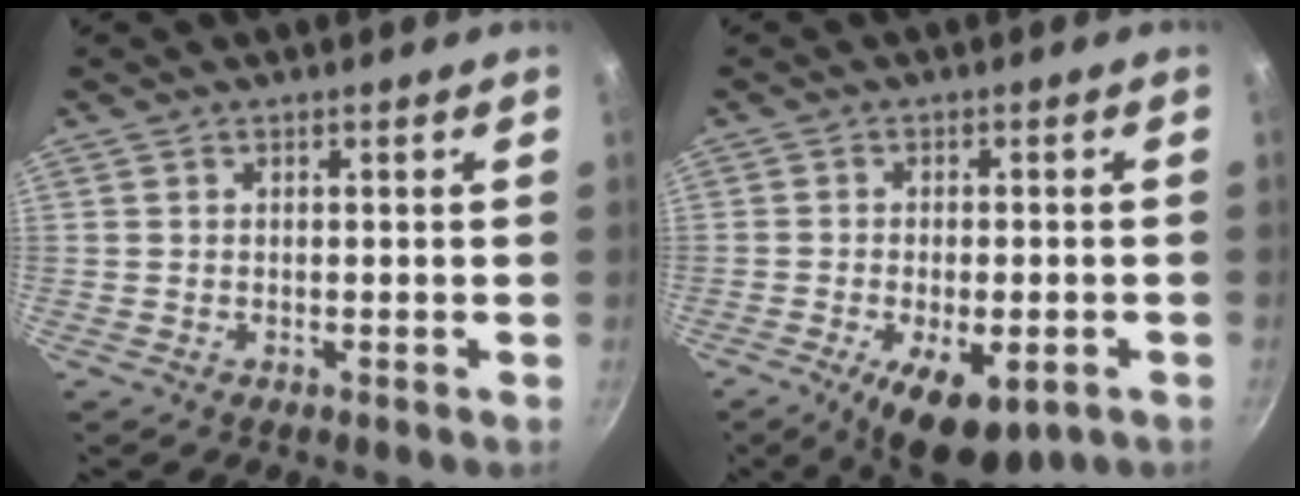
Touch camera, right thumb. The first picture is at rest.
{"total": 11.1, "force": [-4.9, 4.9, 8.7], "torque": [-0.116, 0.009, -0.065]}